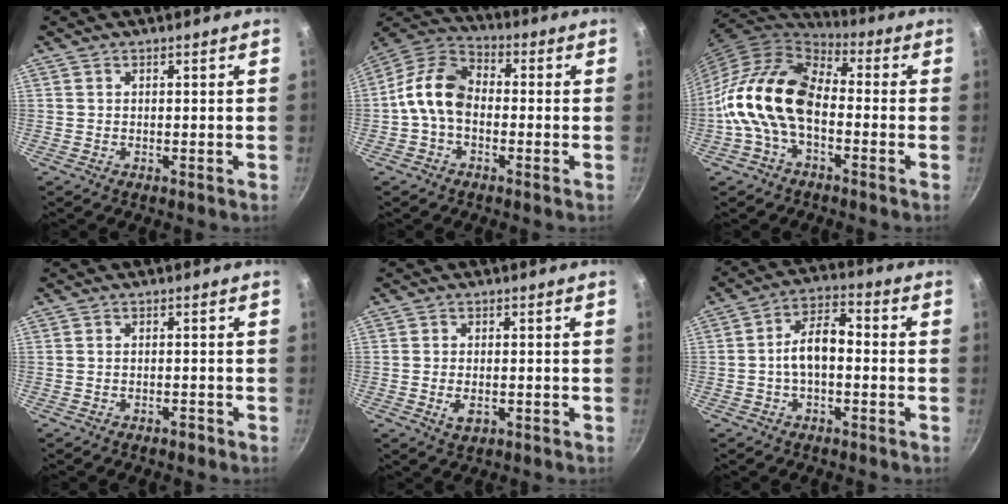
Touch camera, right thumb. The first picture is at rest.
{"total": 10.6, "force": [-1.3, 7.3, 7.6], "torque": [-0.126, 0.037, -0.046]}
{"total": 15.8, "force": [-3.3, 9.7, 12.0], "torque": [-0.202, 0.043, -0.081]}
{"total": 1.4, "force": [-1.1, 0.5, 0.6], "torque": [-0.010, 0.016, -0.012]}
{"total": 3.5, "force": [-1.2, 1.9, 2.7], "torque": [-0.049, 0.002, -0.017]}
{"total": 8.0, "force": [-1.3, 4.3, 6.6], "torque": [-0.104, 0.039, -0.032]}